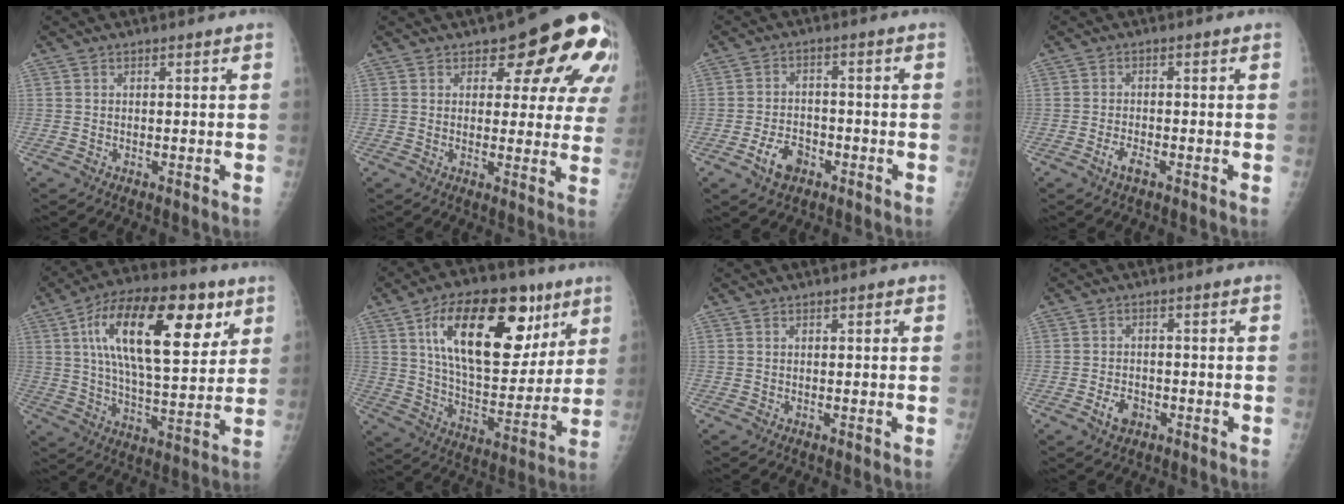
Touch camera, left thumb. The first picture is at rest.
{"total": 11.6, "force": [3.5, 6.6, 8.9], "torque": [-0.046, -0.001, 0.030]}
{"total": 5.9, "force": [-3.1, 3.9, 3.2], "torque": [-0.046, 0.022, -0.052]}
{"total": 2.5, "force": [-1.4, 0.9, 1.8], "torque": [-0.038, 0.008, -0.028]}
{"total": 23.7, "force": [9.1, 10.3, 19.3], "torque": [-0.294, -0.014, 0.146]}
{"total": 24.8, "force": [10.5, 12.4, 18.8], "torque": [-0.257, -0.028, 0.174]}
{"total": 0.7, "force": [0.4, 0.3, 0.5], "torque": [-0.004, 0.000, 0.003]}
{"total": 3.6, "force": [-1.7, 2.4, 2.1], "torque": [-0.028, 0.008, -0.027]}